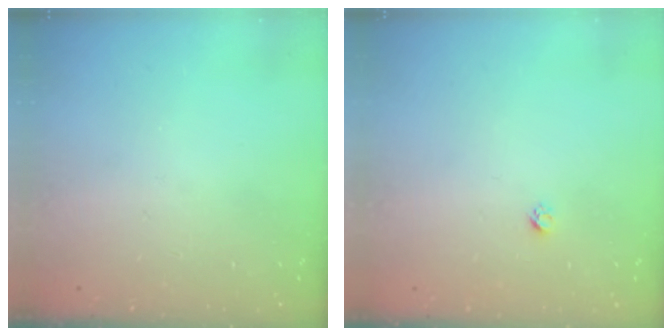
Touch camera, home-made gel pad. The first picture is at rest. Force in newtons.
{"total": 1.9, "press": 1.9, "slide": 0.1}